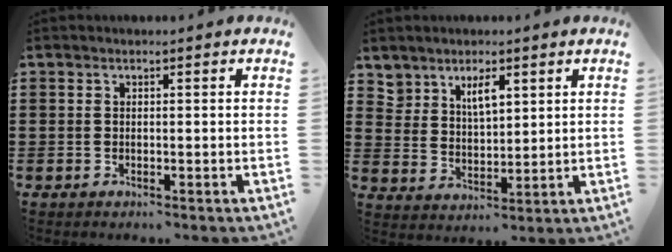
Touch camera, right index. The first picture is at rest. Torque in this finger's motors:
{"motor_torque": [0.06, 1.18, 0.07, 0.00]}